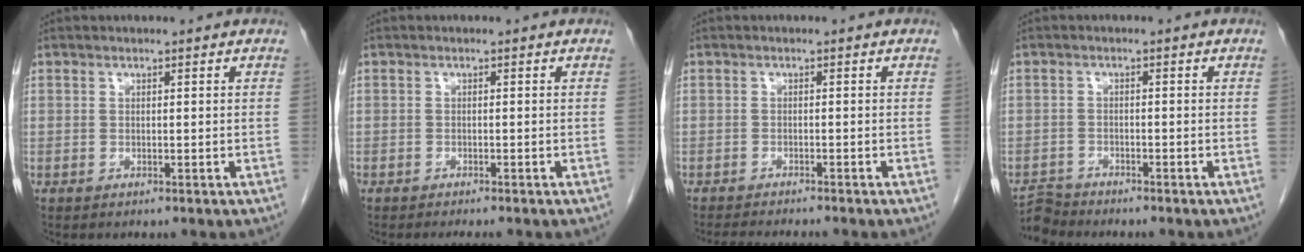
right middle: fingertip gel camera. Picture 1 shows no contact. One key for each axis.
{"total": 2.3, "fx": -2.0, "fy": 0.4, "fz": 1.1, "tx": -0.014, "ty": -0.004, "tz": -0.025}
{"total": 5.4, "fx": -5.0, "fy": -0.1, "fz": 2.1, "tx": -0.026, "ty": -0.013, "tz": -0.076}
{"total": 3.0, "fx": -2.9, "fy": -0.1, "fz": -0.7, "tx": 0.016, "ty": -0.014, "tz": -0.053}